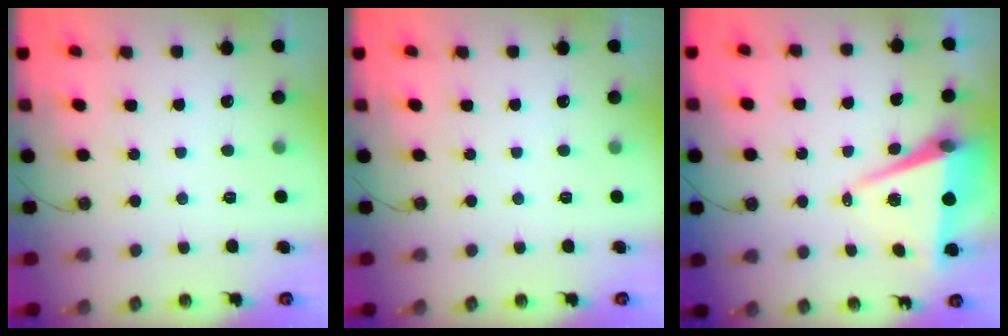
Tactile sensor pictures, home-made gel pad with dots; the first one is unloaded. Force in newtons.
{"total": 0.0}
{"total": 7.9, "press": 6.7, "slide": 4.2}